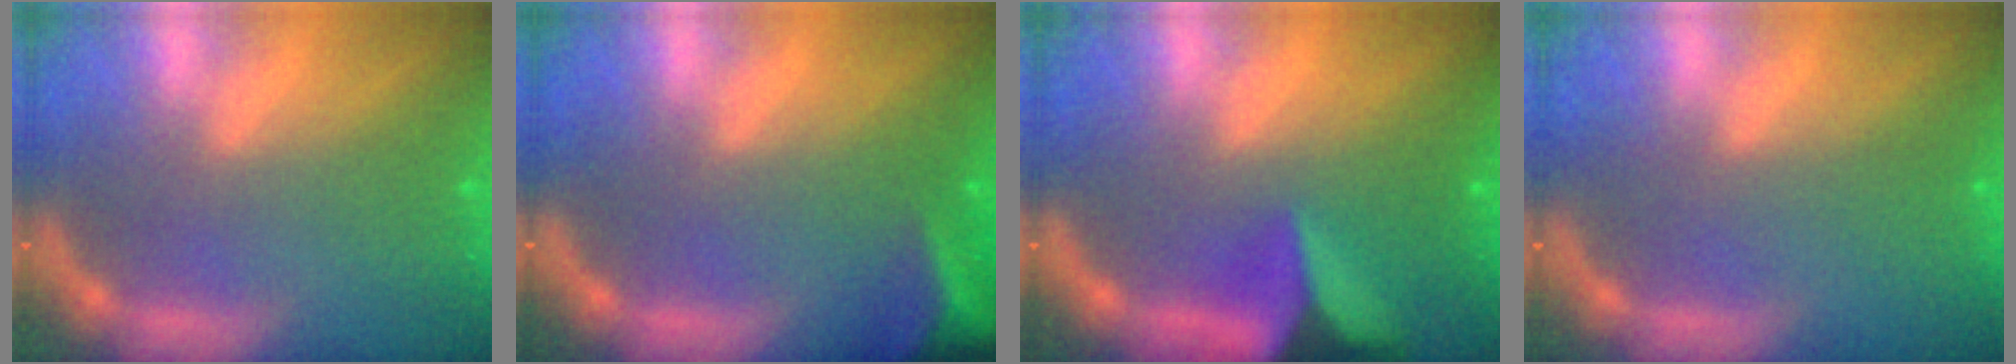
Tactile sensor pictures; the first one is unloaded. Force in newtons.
{"total": 7.5}
{"total": 7.9}
{"total": 0.0}